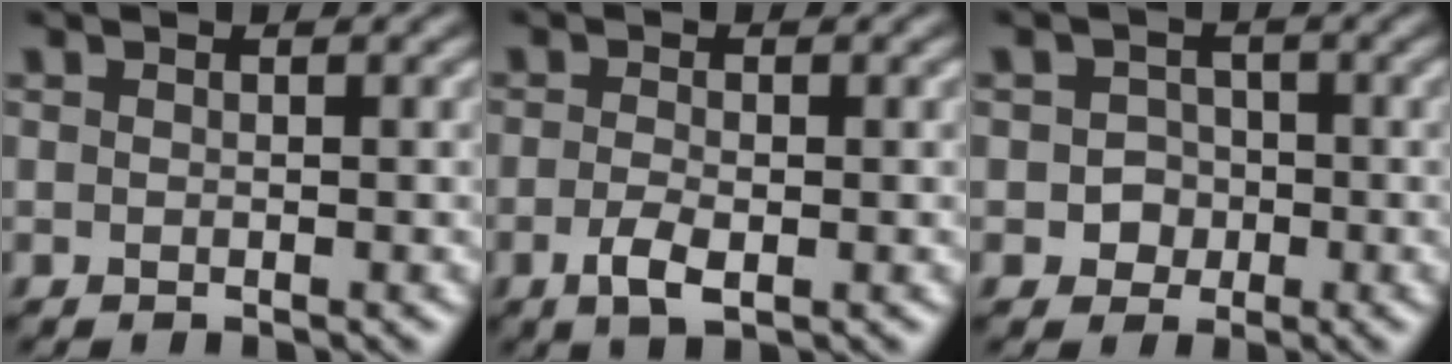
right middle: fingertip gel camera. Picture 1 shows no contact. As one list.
[{"total": 2.3, "force": [-0.8, 0.9, 1.9], "torque": [-0.046, -0.006, -0.017]}, {"total": 2.2, "force": [-0.4, 2.1, 0.5], "torque": [0.007, 0.002, -0.014]}]